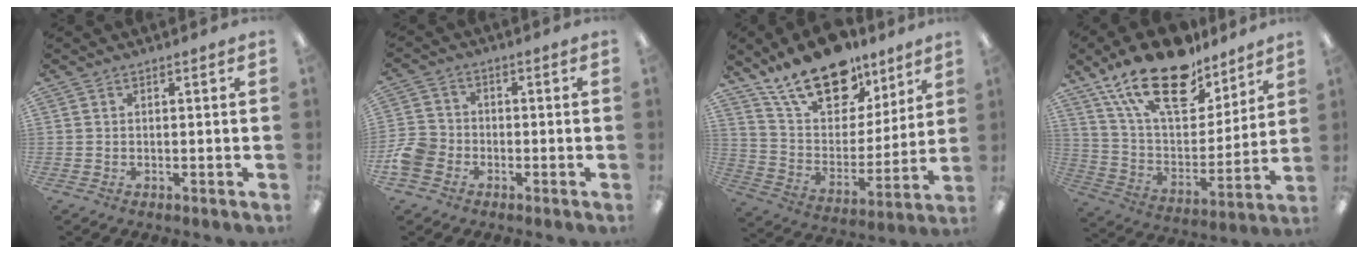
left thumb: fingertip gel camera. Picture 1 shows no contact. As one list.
[{"total": 7.0, "force": [-2.7, 5.6, 3.1], "torque": [-0.075, 0.020, -0.050]}, {"total": 20.0, "force": [14.8, 9.8, 9.1], "torque": [-0.165, -0.091, 0.265]}, {"total": 22.1, "force": [15.3, 10.1, 12.3], "torque": [-0.229, -0.088, 0.272]}]